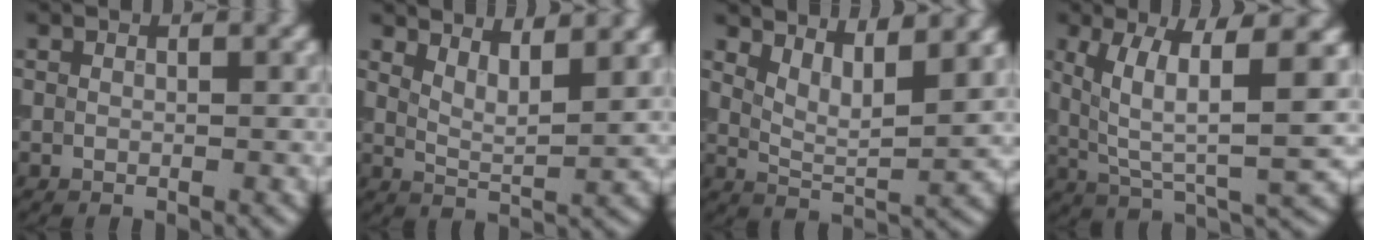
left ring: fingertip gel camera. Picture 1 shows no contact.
{"total": 4.6, "force": [3.5, 1.2, 2.7], "torque": [-0.040, 0.005, 0.053]}
{"total": 5.1, "force": [3.4, 1.5, 3.4], "torque": [-0.067, -0.003, 0.065]}
{"total": 8.3, "force": [2.5, 2.4, 7.6], "torque": [-0.142, -0.004, 0.048]}